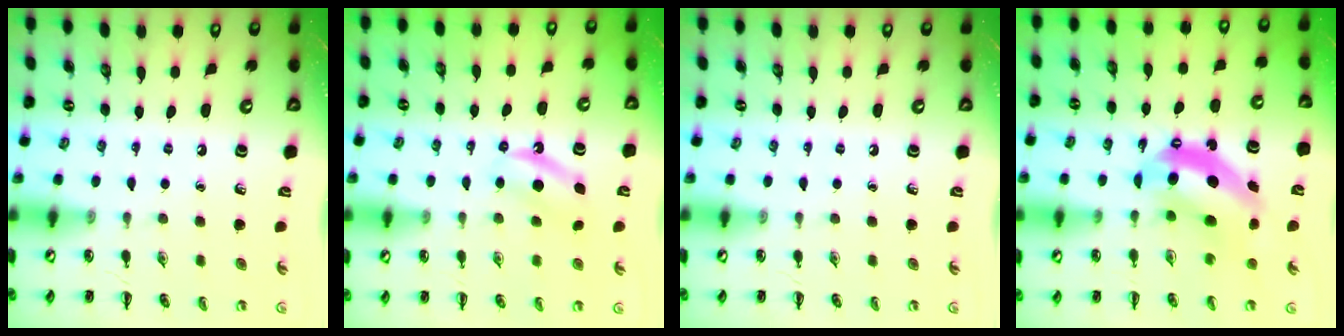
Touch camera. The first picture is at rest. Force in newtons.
{"total": 5.7, "press": 5.6, "slide": 1.3}
{"total": 0.0}
{"total": 10.1, "press": 9.7, "slide": 2.7}